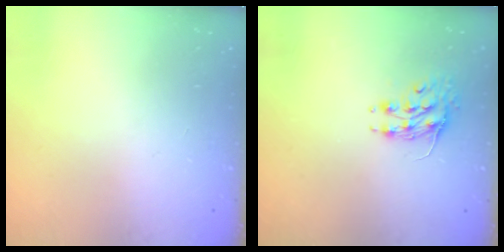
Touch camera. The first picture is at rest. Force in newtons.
{"total": 8.4, "press": 8.3, "slide": 1.0}